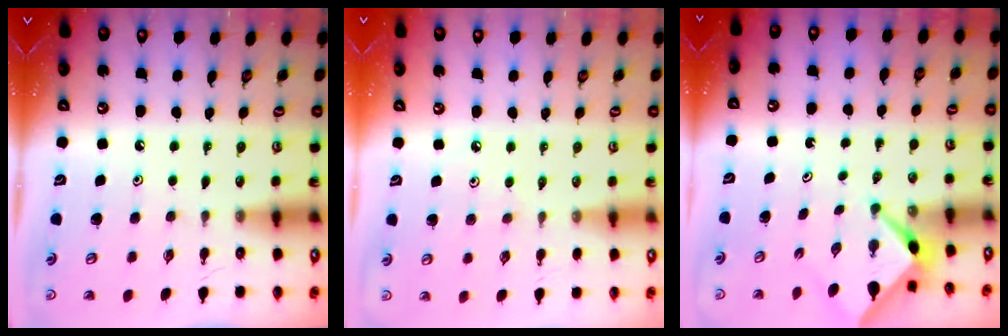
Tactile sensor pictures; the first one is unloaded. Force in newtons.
{"total": 3.7, "press": 3.7, "slide": 0.6}
{"total": 2.4, "press": 2.4, "slide": 0.3}